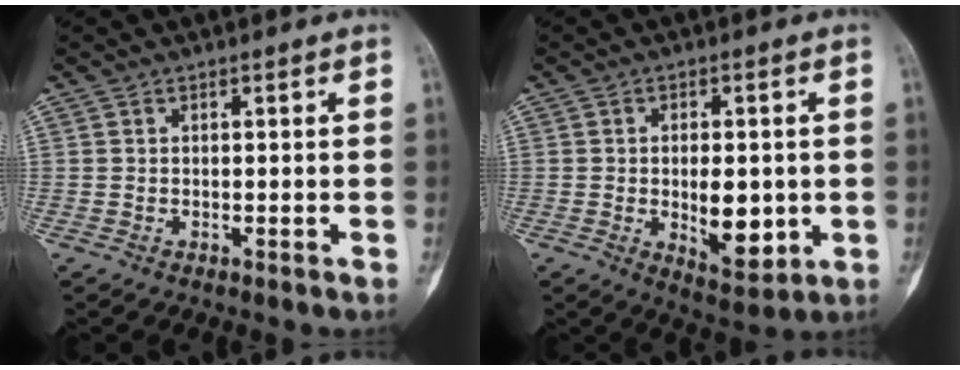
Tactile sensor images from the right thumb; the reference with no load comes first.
{"total": 9.3, "force": [-1.0, 4.9, 7.9], "torque": [-0.092, -0.010, -0.004]}